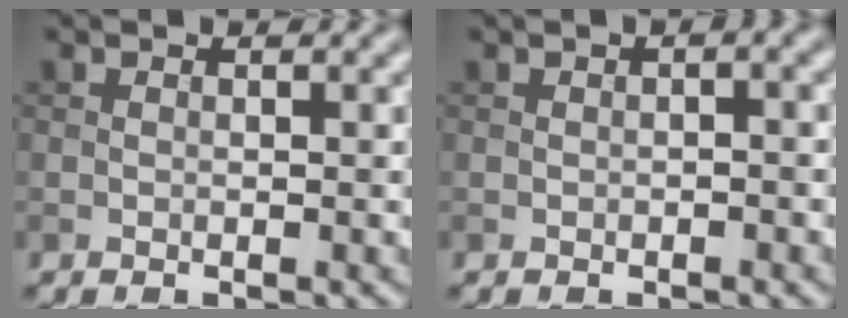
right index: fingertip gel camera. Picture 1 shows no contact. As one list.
[{"total": 1.1, "force": [-0.1, 0.3, 1.1], "torque": [-0.017, 0.002, -0.002]}]